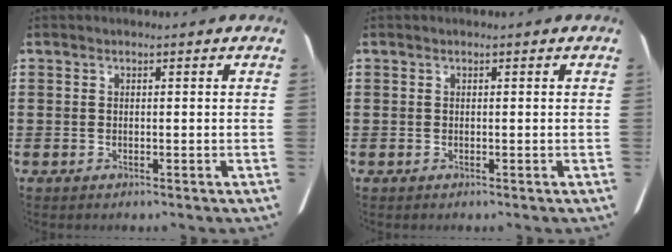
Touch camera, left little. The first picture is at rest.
{"total": 0.0}